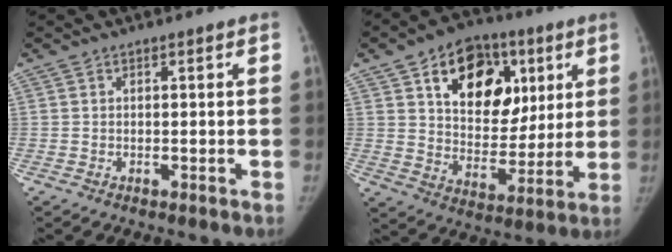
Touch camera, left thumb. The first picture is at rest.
{"total": 20.0, "force": [7.9, 13.5, 12.5], "torque": [-0.140, -0.020, 0.127]}